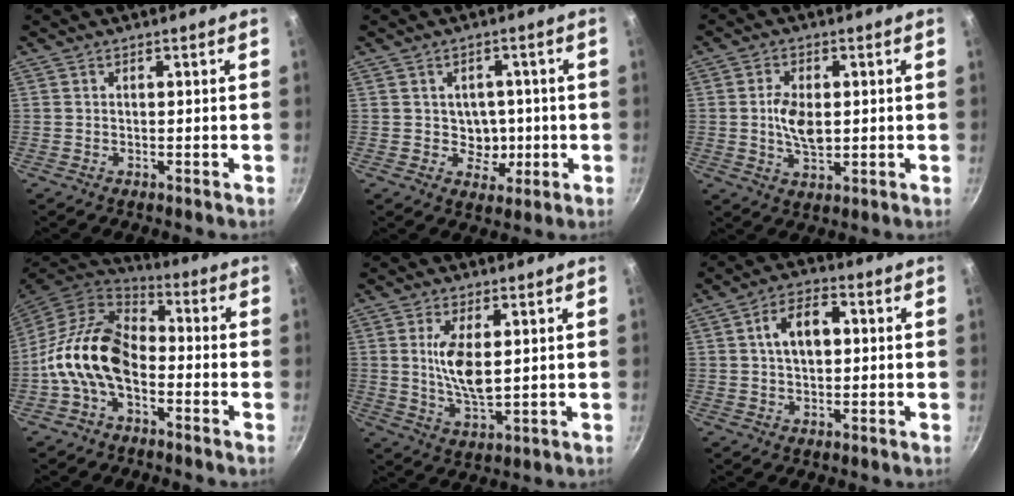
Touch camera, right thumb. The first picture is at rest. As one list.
[{"total": 5.5, "force": [-0.2, 4.9, 2.4], "torque": [-0.001, 0.002, 0.000]}, {"total": 6.9, "force": [0.3, 3.9, 5.7], "torque": [-0.097, -0.005, 0.007]}, {"total": 14.4, "force": [-3.5, 9.3, 10.5], "torque": [-0.169, 0.042, -0.086]}, {"total": 8.7, "force": [1.5, 3.5, 7.8], "torque": [-0.146, -0.016, 0.036]}, {"total": 8.1, "force": [1.3, 4.8, 6.3], "torque": [-0.087, 0.017, 0.016]}]